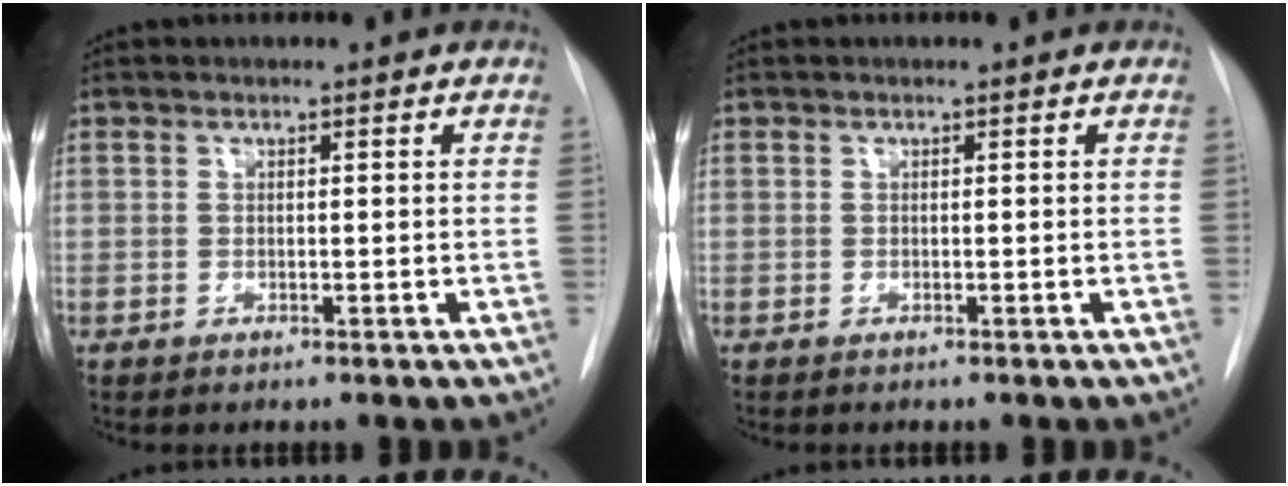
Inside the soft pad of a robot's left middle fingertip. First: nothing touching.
{"total": 0.0}